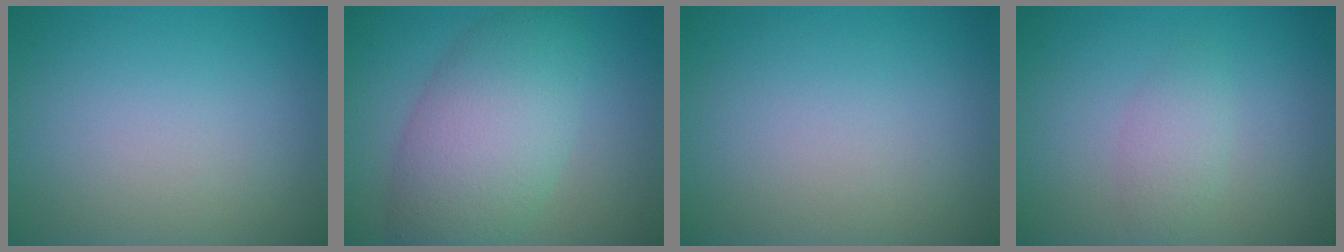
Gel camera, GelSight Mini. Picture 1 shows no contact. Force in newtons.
{"total": 7.7, "press": 7.7, "slide": 0.3}
{"total": 0.0}
{"total": 1.8, "press": 1.8, "slide": 0.1}